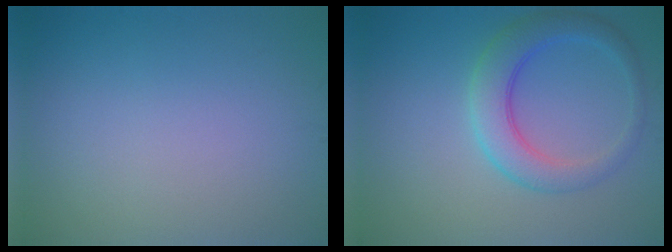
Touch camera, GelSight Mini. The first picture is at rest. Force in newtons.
{"total": 4.5, "press": 4.5, "slide": 0.1}